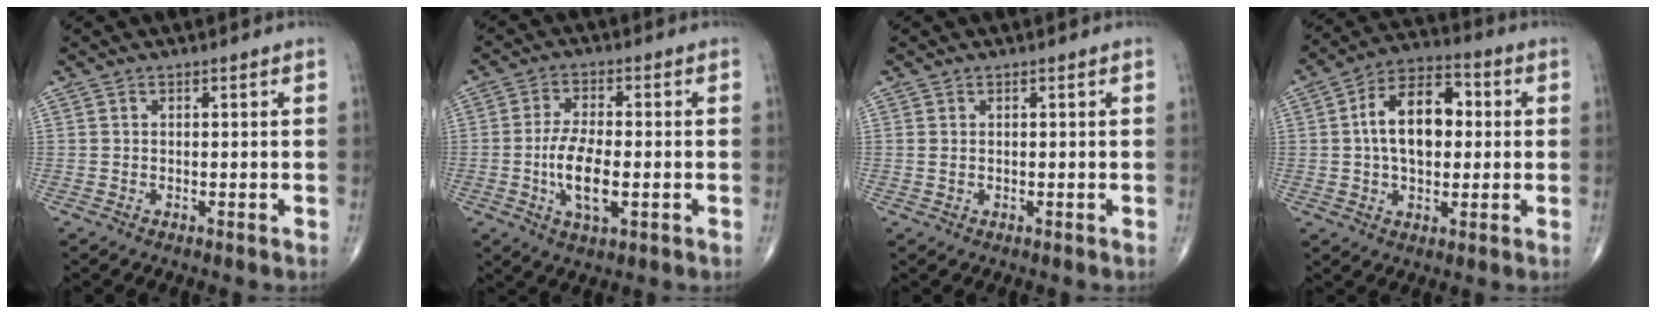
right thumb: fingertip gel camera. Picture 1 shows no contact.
{"total": 8.7, "force": [-1.7, 3.5, 7.8], "torque": [-0.153, 0.003, -0.031]}
{"total": 0.7, "force": [0.1, 0.5, 0.5], "torque": [-0.012, 0.004, 0.006]}
{"total": 13.9, "force": [1.3, 8.4, 11.0], "torque": [-0.166, 0.025, 0.013]}